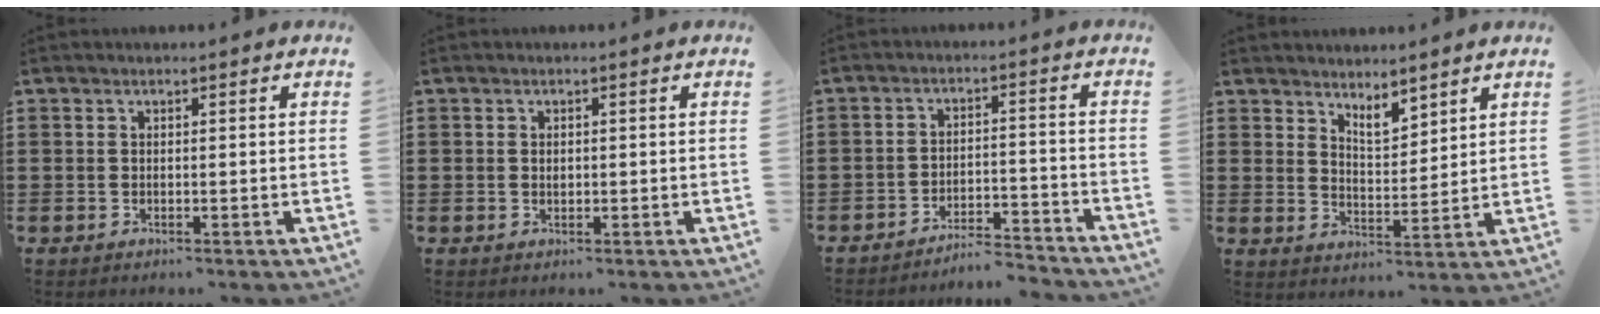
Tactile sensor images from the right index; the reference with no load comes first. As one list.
[{"total": 0.7, "force": [0.1, 0.5, 0.5], "torque": [-0.011, 0.004, 0.001]}, {"total": 4.5, "force": [-4.4, 0.0, 0.6], "torque": [-0.016, -0.001, -0.093]}, {"total": 4.2, "force": [3.7, 1.2, 1.4], "torque": [-0.032, -0.012, 0.068]}]